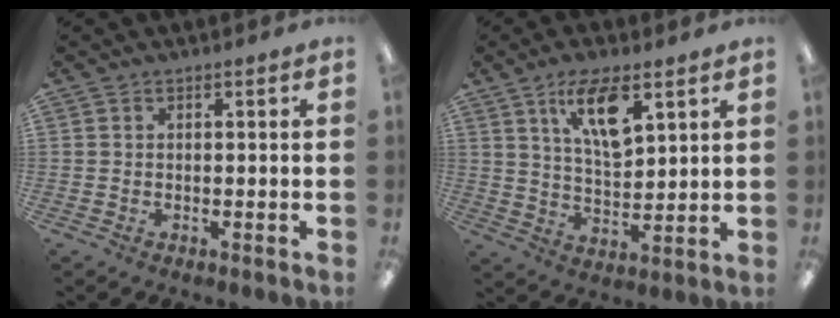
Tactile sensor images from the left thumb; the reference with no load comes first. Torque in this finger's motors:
{"motor_torque": [0.21, -0.33, 0.26, -0.12, 0.15]}